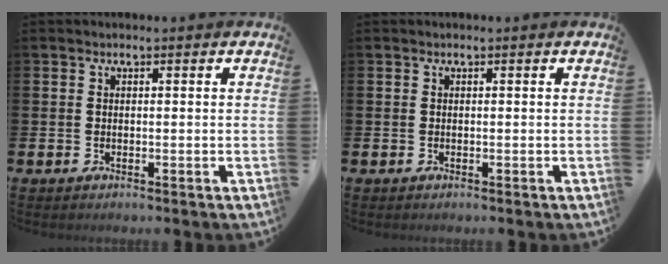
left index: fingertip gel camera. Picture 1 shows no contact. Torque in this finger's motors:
{"motor_torque": [0.00, 0.00, 0.01, 0.00]}